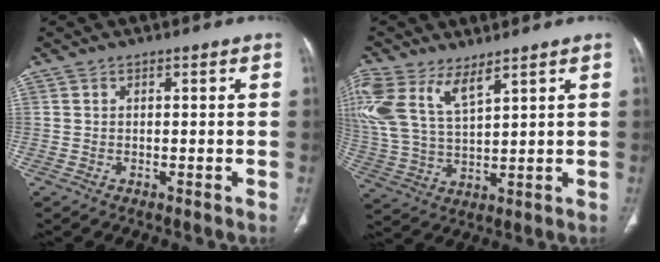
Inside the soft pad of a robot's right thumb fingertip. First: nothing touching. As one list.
[{"total": 13.6, "force": [7.8, 5.9, 9.4], "torque": [-0.217, -0.019, 0.167]}]